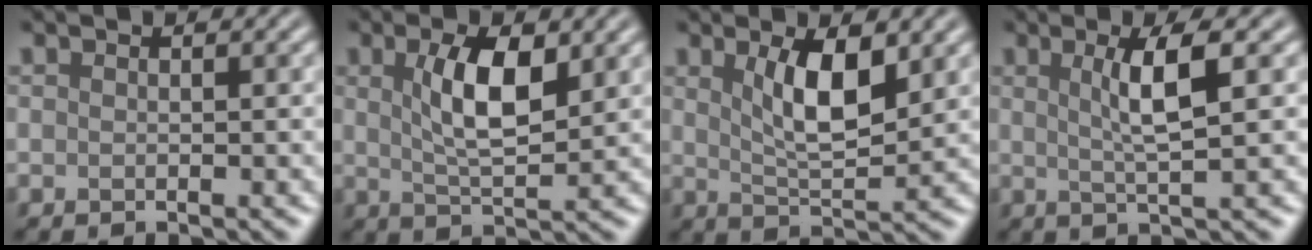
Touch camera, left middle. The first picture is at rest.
{"total": 5.3, "force": [1.5, 1.8, 4.7], "torque": [-0.091, 0.002, 0.027]}
{"total": 5.0, "force": [1.8, 1.7, 4.4], "torque": [-0.084, -0.005, 0.033]}
{"total": 4.2, "force": [1.0, 0.7, 4.0], "torque": [-0.068, 0.003, 0.018]}